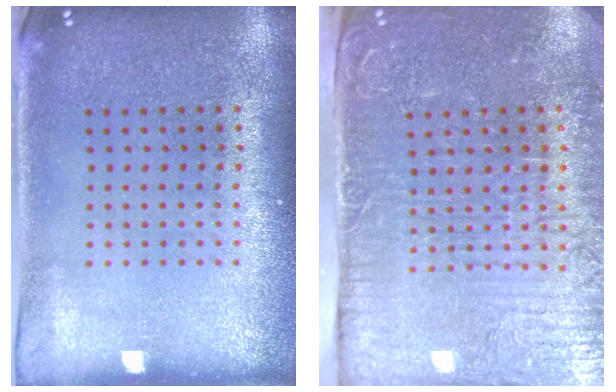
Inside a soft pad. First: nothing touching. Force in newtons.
{"total": 5.3, "press": 4.5, "slide": 2.9}